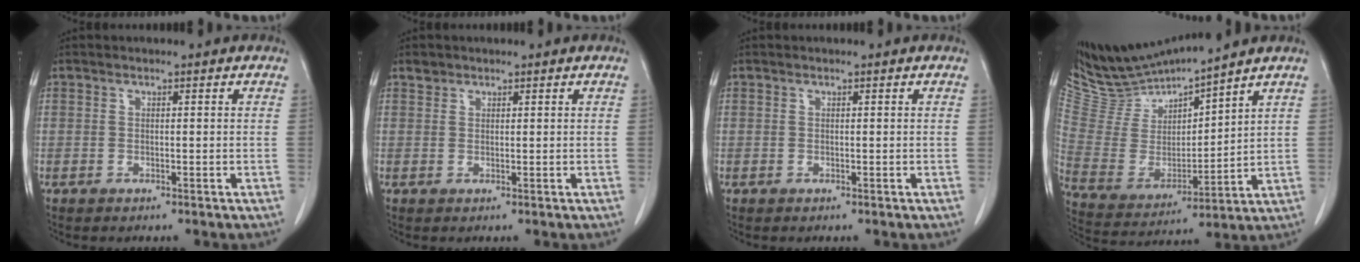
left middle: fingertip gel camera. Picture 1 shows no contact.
{"total": 1.1, "force": [0.9, 0.6, 0.0], "torque": [0.004, 0.005, 0.014]}
{"total": 0.0}
{"total": 12.0, "force": [11.8, 0.0, 2.2], "torque": [-0.060, -0.012, 0.250]}